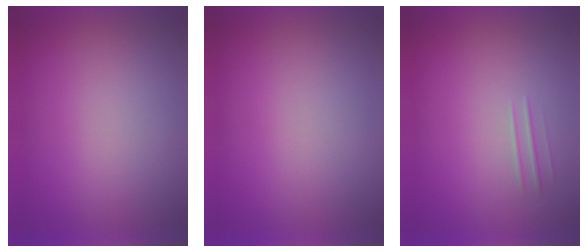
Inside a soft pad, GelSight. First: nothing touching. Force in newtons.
{"total": 0.0}
{"total": 1.7}